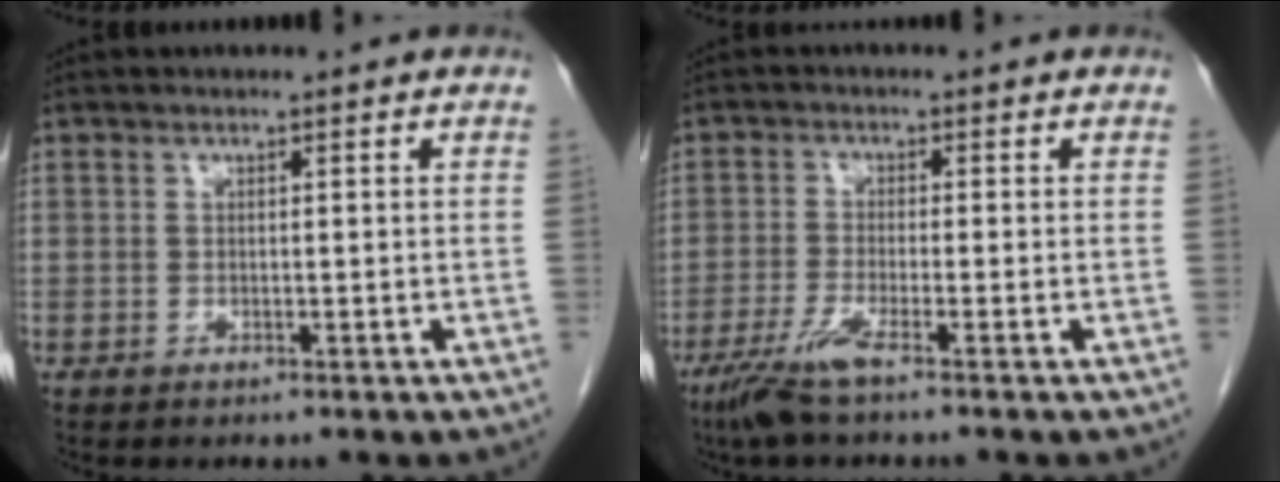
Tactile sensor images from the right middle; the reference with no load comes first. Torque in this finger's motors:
{"motor_torque": [1.21, -0.78, 0.40, 0.10]}